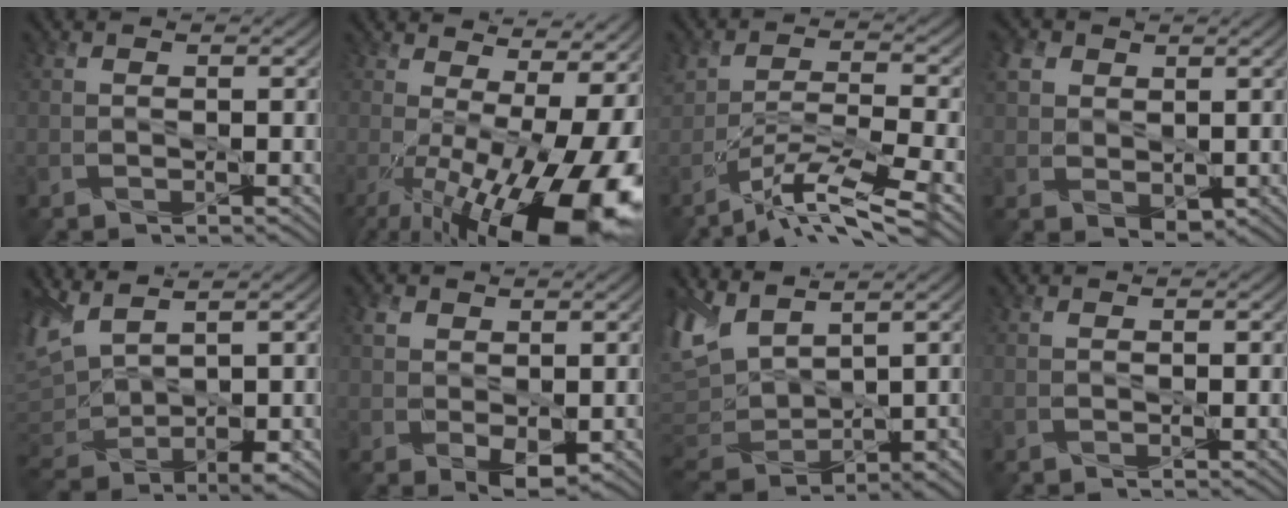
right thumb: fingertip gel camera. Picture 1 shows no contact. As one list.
[{"total": 18.6, "force": [-3.3, 7.4, 16.8], "torque": [-0.229, -0.028, -0.032]}, {"total": 8.0, "force": [-5.6, 1.7, 5.4], "torque": [-0.101, 0.004, -0.104]}, {"total": 5.5, "force": [1.6, 4.4, 2.8], "torque": [-0.084, 0.002, 0.032]}, {"total": 7.7, "force": [2.6, 3.8, 6.2], "torque": [-0.170, -0.007, 0.056]}, {"total": 3.7, "force": [0.5, 2.7, 2.5], "torque": [-0.057, -0.008, 0.013]}, {"total": 9.7, "force": [4.7, 5.2, 6.7], "torque": [-0.199, 0.000, 0.093]}, {"total": 0.0}]